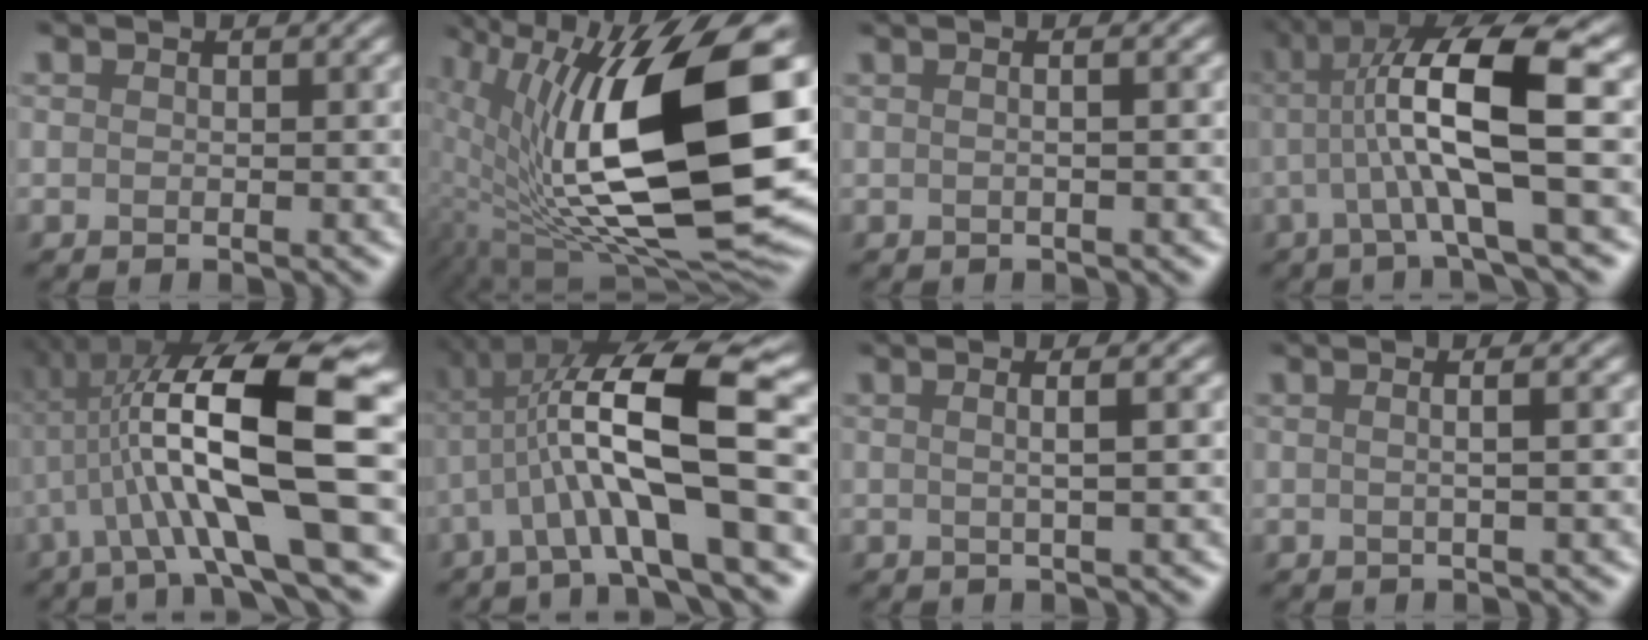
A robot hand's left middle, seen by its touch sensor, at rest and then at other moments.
{"total": 15.8, "force": [1.6, 6.2, 14.4], "torque": [-0.266, -0.017, 0.041]}
{"total": 2.3, "force": [0.8, 1.1, 1.9], "torque": [0.003, 0.010, -0.017]}
{"total": 8.9, "force": [0.1, 1.4, 8.8], "torque": [-0.175, 0.015, 0.012]}
{"total": 12.9, "force": [0.3, 3.2, 12.5], "torque": [-0.224, 0.012, 0.012]}
{"total": 10.5, "force": [-0.4, 2.4, 10.2], "torque": [-0.197, 0.019, -0.001]}
{"total": 2.5, "force": [0.7, 0.7, 2.3], "torque": [-0.018, 0.012, -0.013]}
{"total": 2.6, "force": [0.8, 1.0, 2.2], "torque": [-0.006, 0.013, -0.016]}